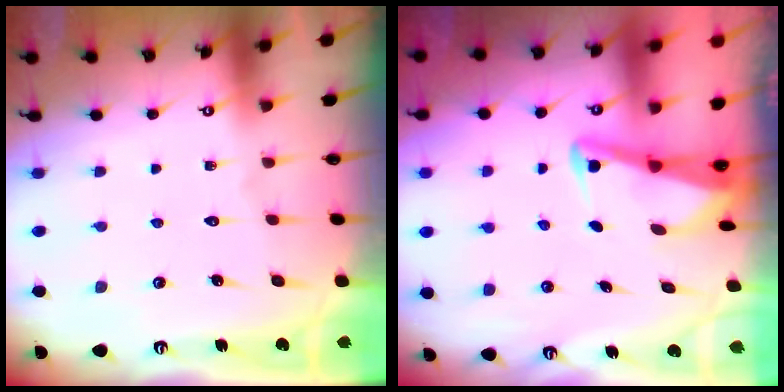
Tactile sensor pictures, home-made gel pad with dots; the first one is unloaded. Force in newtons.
{"total": 3.1, "press": 3.0, "slide": 0.3}